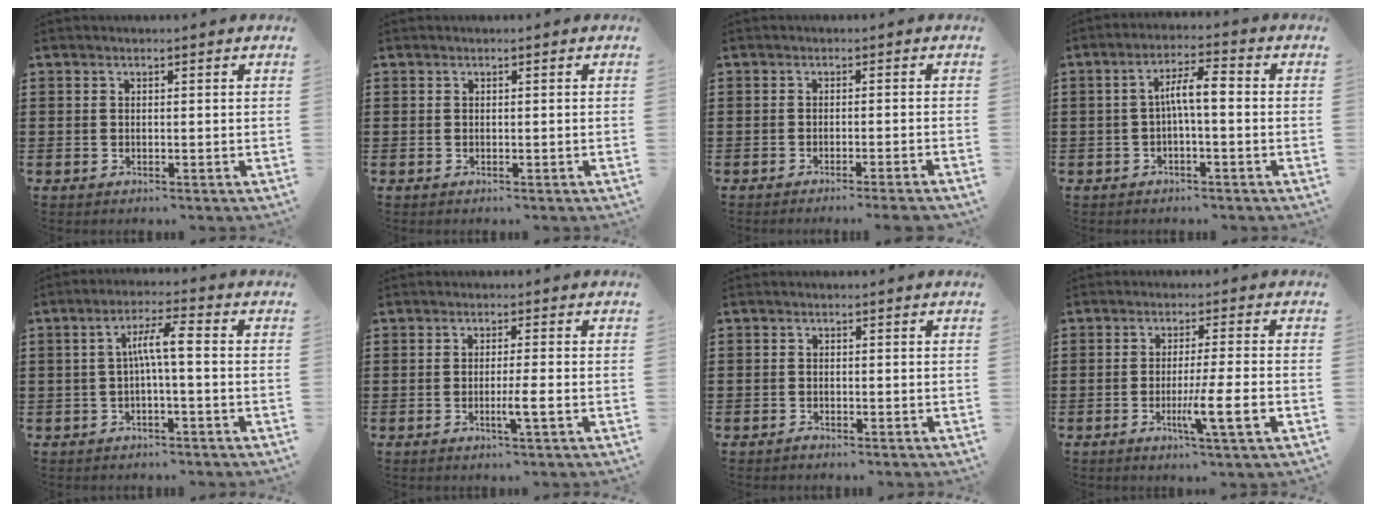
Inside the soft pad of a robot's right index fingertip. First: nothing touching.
{"total": 0.0}
{"total": 1.8, "force": [-1.5, -0.5, 0.8], "torque": [-0.015, -0.005, -0.028]}
{"total": 5.3, "force": [-0.3, 1.3, 5.1], "torque": [-0.104, 0.008, -0.013]}
{"total": 5.4, "force": [-0.4, 0.7, 5.3], "torque": [-0.101, 0.008, -0.012]}
{"total": 3.1, "force": [-1.1, -0.4, 2.9], "torque": [-0.047, -0.010, -0.022]}
{"total": 0.8, "force": [-0.8, 0.3, 0.1], "torque": [-0.003, 0.002, -0.018]}
{"total": 7.0, "force": [-2.3, -0.2, 6.7], "torque": [-0.107, -0.014, -0.038]}